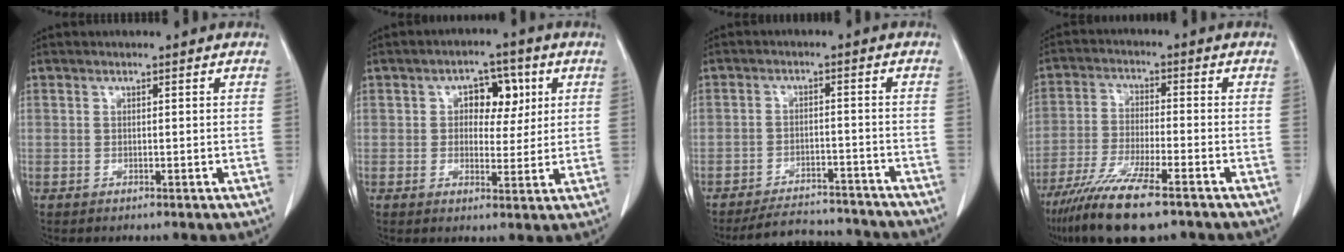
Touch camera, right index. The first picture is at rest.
{"total": 6.0, "force": [1.7, 3.7, 4.4], "torque": [-0.055, 0.016, 0.025]}
{"total": 10.0, "force": [-9.6, 2.8, 1.0], "torque": [-0.002, 0.008, -0.129]}
{"total": 12.9, "force": [-9.1, 1.8, 9.0], "torque": [-0.172, -0.036, -0.159]}